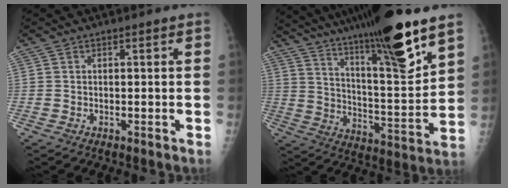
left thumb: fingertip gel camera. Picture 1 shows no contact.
{"total": 24.2, "force": [17.0, 2.7, 16.9], "torque": [-0.260, -0.070, 0.284]}